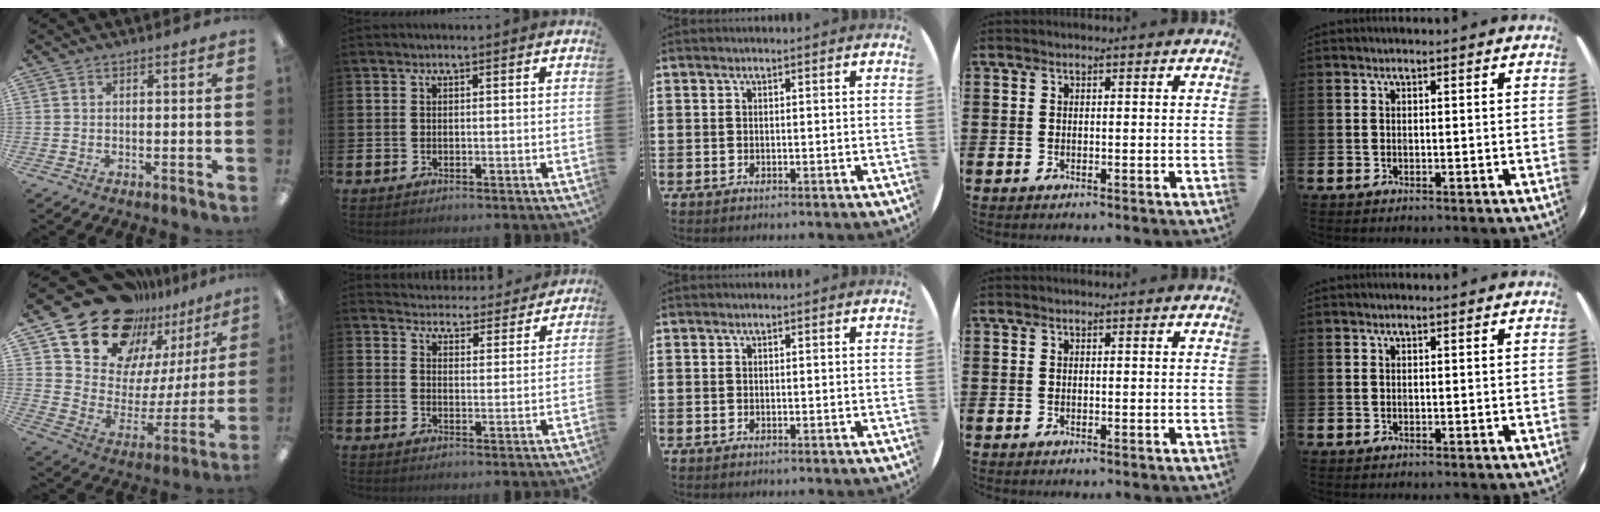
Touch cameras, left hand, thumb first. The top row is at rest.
{"thumb": {"total": 20.2, "force": [17.1, 9.7, 4.7], "torque": [-0.107, -0.139, 0.311]}, "index": {"total": 4.4, "force": [4.4, 0.8, -0.2], "torque": [-0.004, -0.042, 0.071]}}